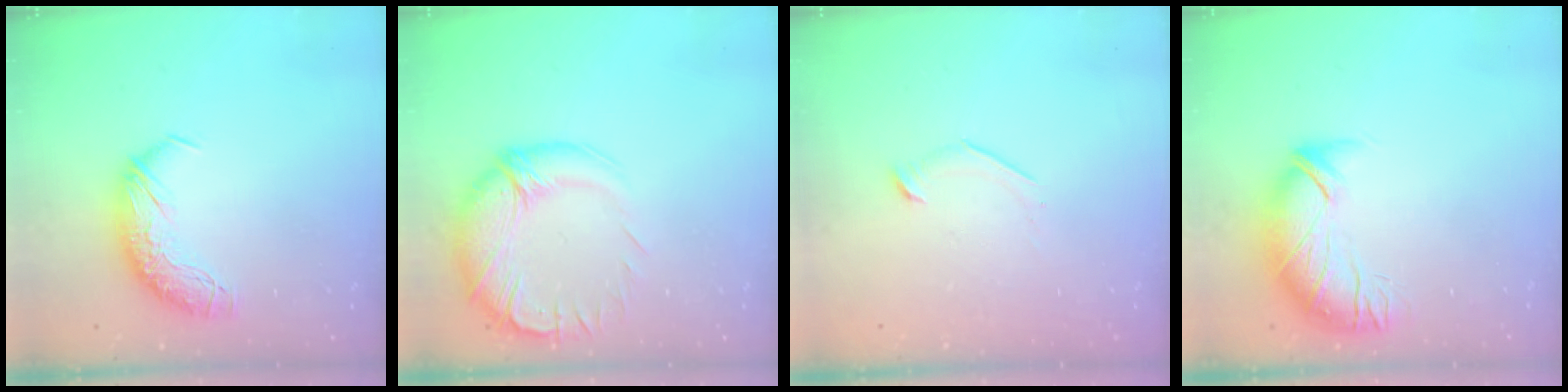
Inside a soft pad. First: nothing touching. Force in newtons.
{"total": 4.9, "press": 3.0, "slide": 3.9}
{"total": 6.7, "press": 6.7, "slide": 0.7}
{"total": 2.8, "press": 1.2, "slide": 2.5}